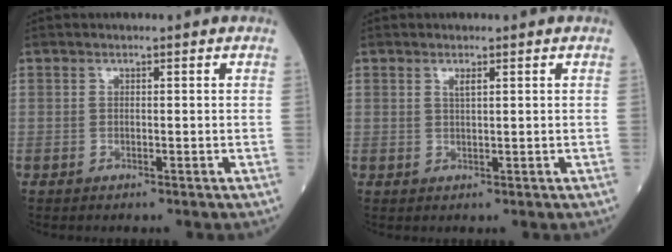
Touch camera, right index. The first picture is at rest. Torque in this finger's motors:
{"motor_torque": [-0.01, 0.01, 0.00, 0.03]}